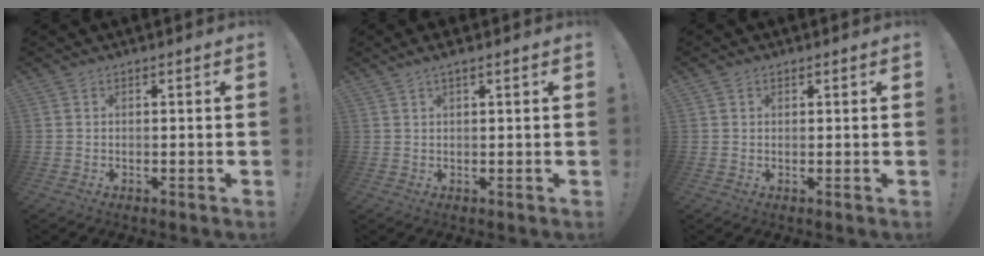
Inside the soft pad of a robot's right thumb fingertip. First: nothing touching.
{"total": 2.2, "force": [1.5, 0.0, 1.6], "torque": [-0.037, -0.005, 0.026]}
{"total": 1.0, "force": [0.7, 0.7, 0.2], "torque": [0.000, -0.002, 0.013]}